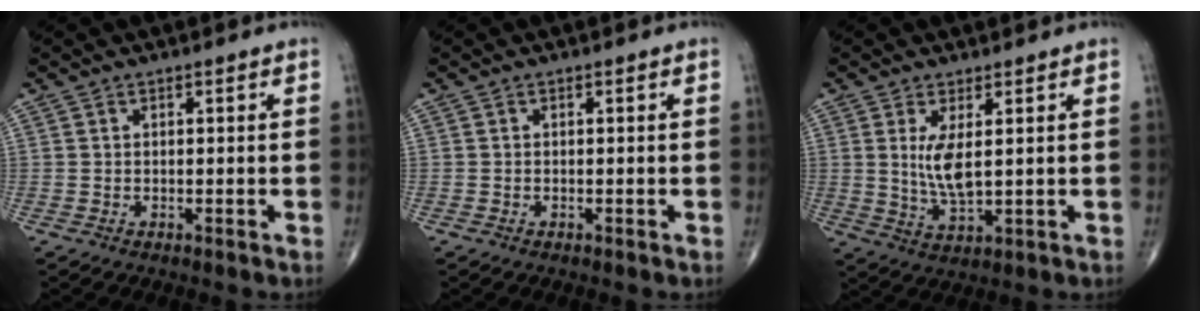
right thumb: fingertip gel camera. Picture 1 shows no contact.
{"total": 0.0}
{"total": 6.2, "force": [1.3, 2.0, 5.8], "torque": [-0.116, -0.025, 0.034]}